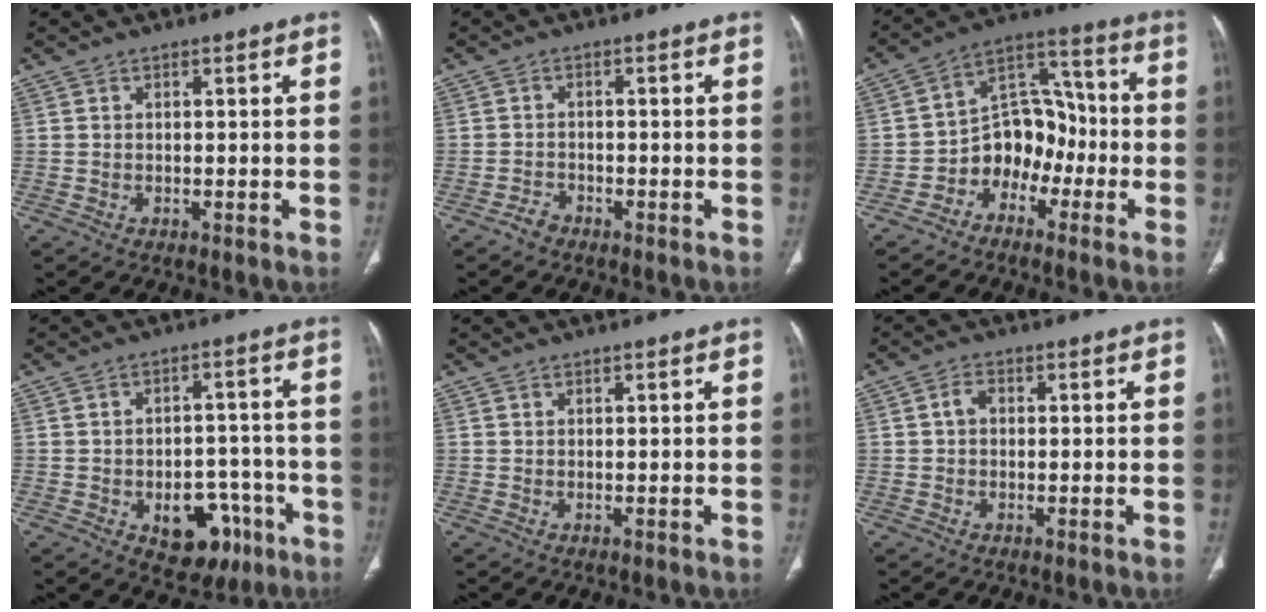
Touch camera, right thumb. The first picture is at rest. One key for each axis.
{"total": 1.9, "fx": -1.6, "fy": 1.0, "fz": 0.3, "tx": -0.005, "ty": 0.010, "tz": -0.030}
{"total": 11.0, "fx": -4.4, "fy": 8.5, "fz": 5.3, "tx": -0.035, "ty": 0.072, "tz": -0.088}
{"total": 11.5, "fx": -5.1, "fy": 7.5, "fz": 7.1, "tx": -0.053, "ty": 0.043, "tz": -0.058}
{"total": 0.0}
{"total": 2.2, "fx": 0.1, "fy": 1.6, "fz": 1.5, "tx": -0.022, "ty": 0.013, "tz": -0.002}